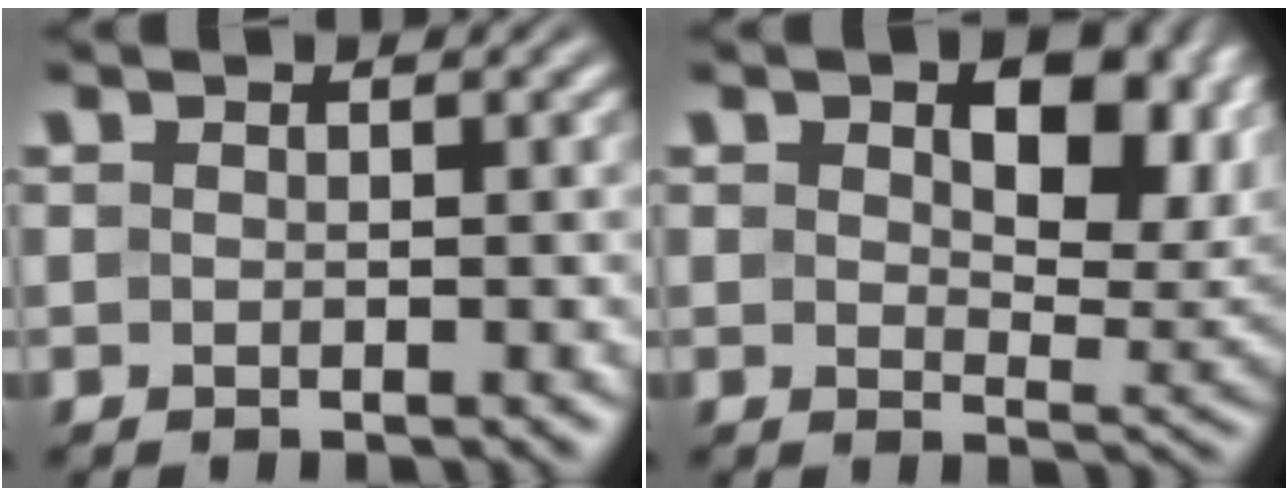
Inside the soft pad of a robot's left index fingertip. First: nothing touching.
{"total": 9.9, "force": [3.0, 5.3, 7.8], "torque": [-0.109, -0.010, 0.052]}